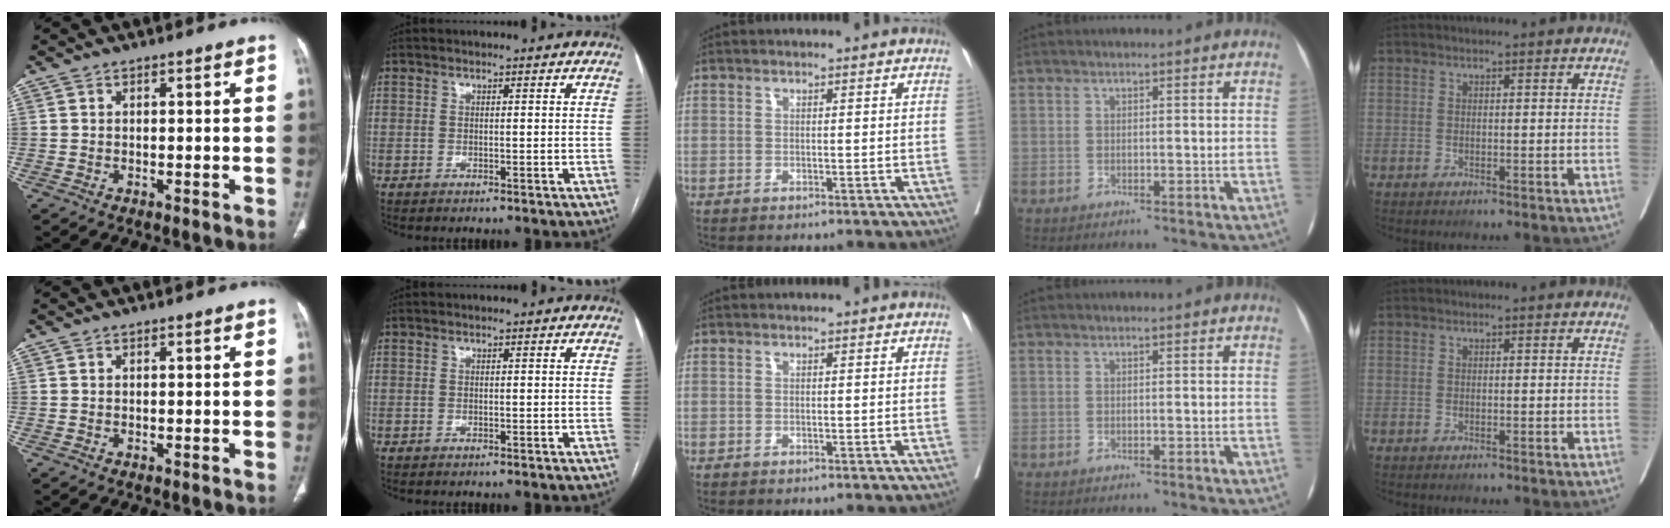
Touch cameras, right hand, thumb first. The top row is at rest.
{}